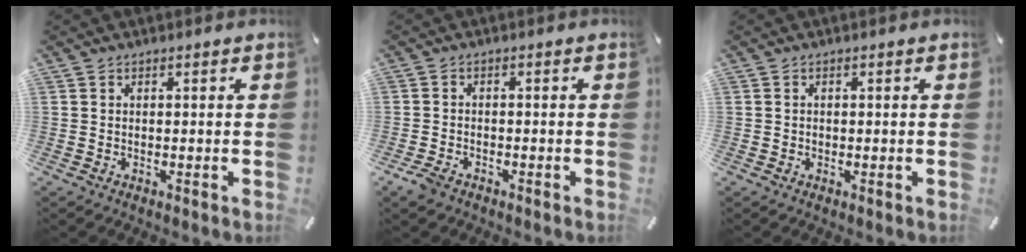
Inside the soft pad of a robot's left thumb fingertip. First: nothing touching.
{"total": 2.8, "force": [-2.1, 1.6, 1.1], "torque": [-0.032, 0.006, -0.043]}
{"total": 0.6, "force": [-0.2, 0.6, 0.1], "torque": [-0.003, 0.006, -0.006]}